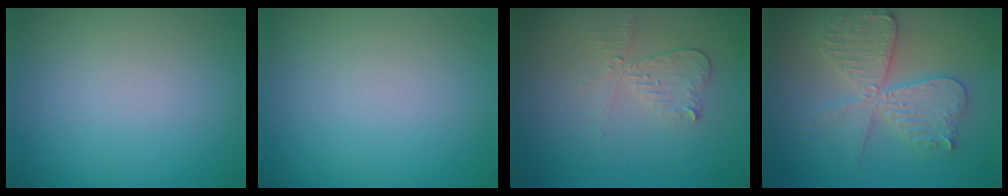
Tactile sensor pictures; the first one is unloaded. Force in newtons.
{"total": 0.0}
{"total": 2.0, "press": 1.9, "slide": 0.7}
{"total": 5.7, "press": 5.7, "slide": 0.9}